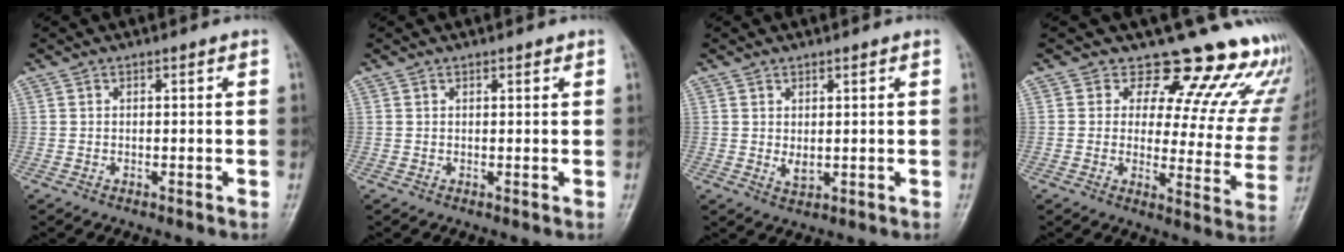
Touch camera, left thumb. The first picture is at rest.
{"total": 1.0, "force": [0.8, 0.4, 0.5], "torque": [-0.006, -0.004, 0.010]}
{"total": 2.6, "force": [0.9, 1.4, 2.0], "torque": [-0.032, -0.012, 0.020]}
{"total": 19.5, "force": [16.9, 7.6, 6.2], "torque": [-0.016, -0.126, 0.178]}